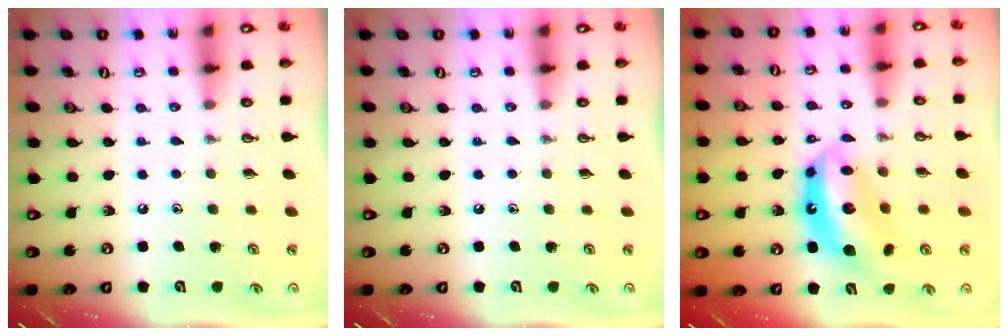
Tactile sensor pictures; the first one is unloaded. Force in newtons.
{"total": 0.0}
{"total": 13.1, "press": 13.1, "slide": 1.1}